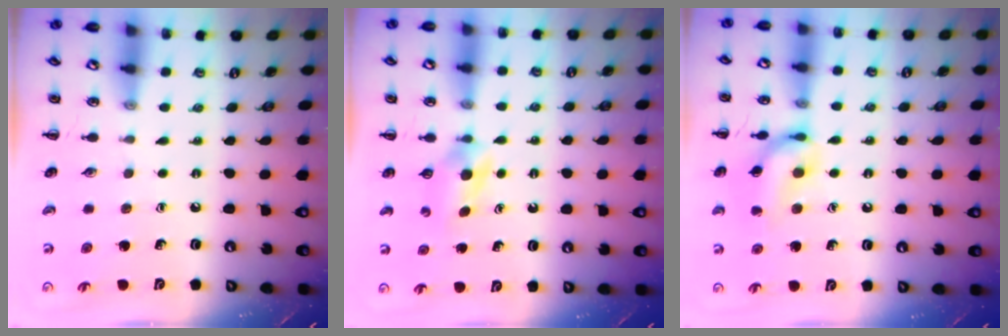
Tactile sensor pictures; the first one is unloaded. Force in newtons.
{"total": 3.9, "press": 3.6, "slide": 1.3}
{"total": 12.9, "press": 12.8, "slide": 1.2}